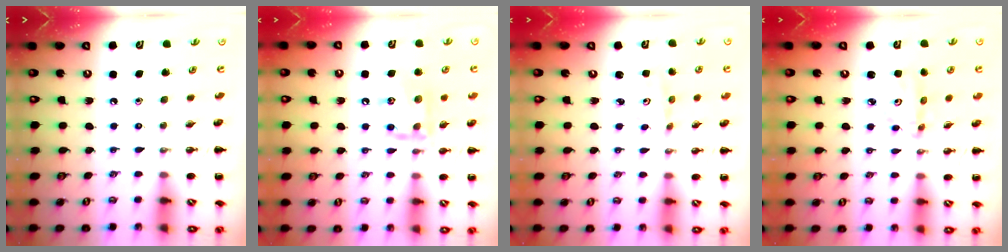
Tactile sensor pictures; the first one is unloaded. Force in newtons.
{"total": 12.9, "press": 12.8, "slide": 1.4}
{"total": 2.1, "press": 2.0, "slide": 0.6}
{"total": 4.8, "press": 4.8, "slide": 0.3}